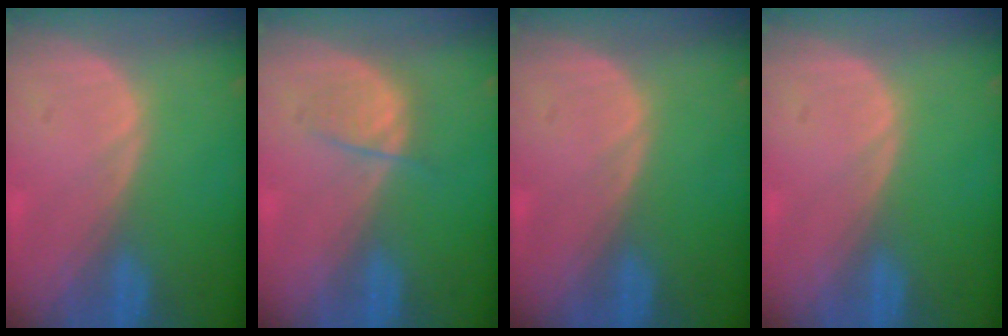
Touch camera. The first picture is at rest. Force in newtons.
{"total": 2.6, "press": 2.5, "slide": 0.5}
{"total": 0.0}
{"total": 0.0}